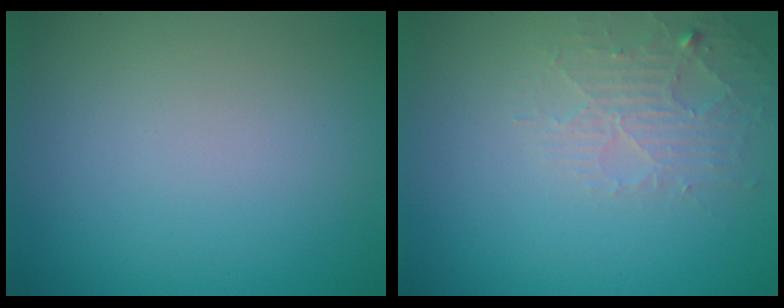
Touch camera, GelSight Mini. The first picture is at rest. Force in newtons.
{"total": 2.6, "press": 2.6, "slide": 0.4}